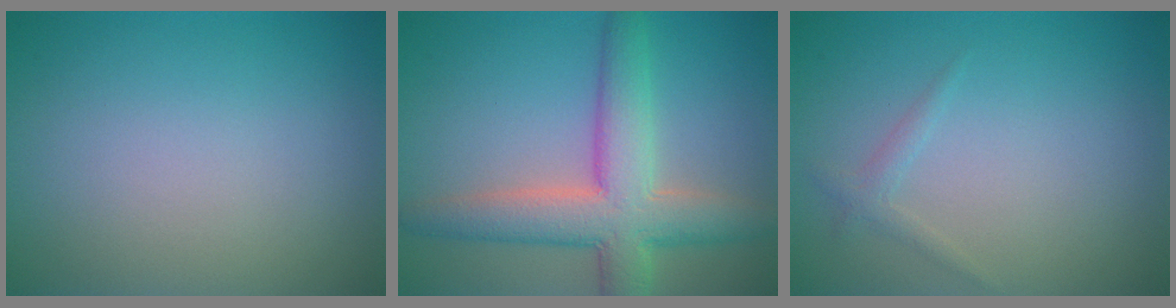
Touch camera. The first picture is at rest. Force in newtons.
{"total": 7.1, "press": 7.1, "slide": 0.3}
{"total": 1.0, "press": 1.0, "slide": 0.0}